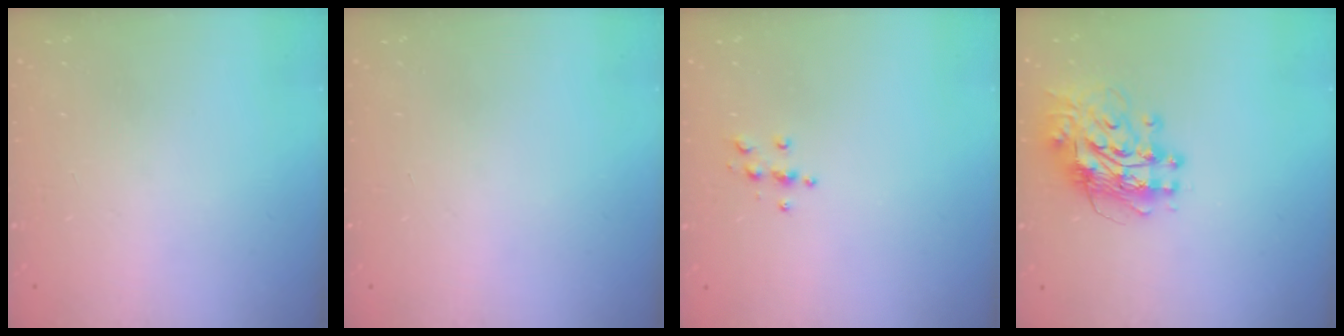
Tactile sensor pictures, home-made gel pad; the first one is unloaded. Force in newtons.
{"total": 0.0}
{"total": 4.0, "press": 3.9, "slide": 0.4}
{"total": 12.3, "press": 12.3, "slide": 1.1}